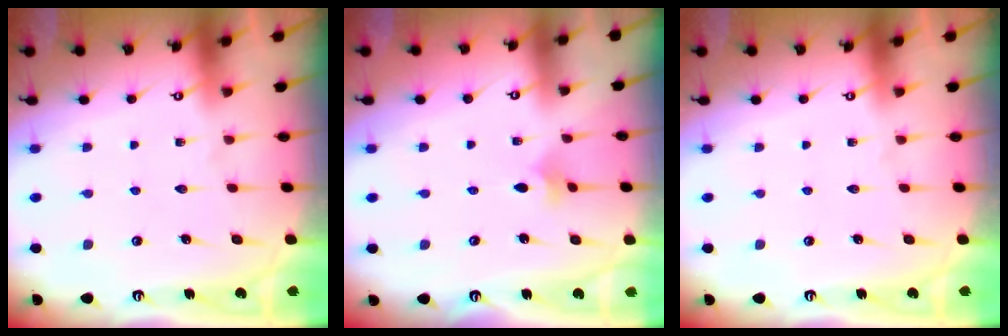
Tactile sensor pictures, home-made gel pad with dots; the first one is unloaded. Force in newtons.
{"total": 2.4, "press": 2.3, "slide": 0.5}
{"total": 0.0}